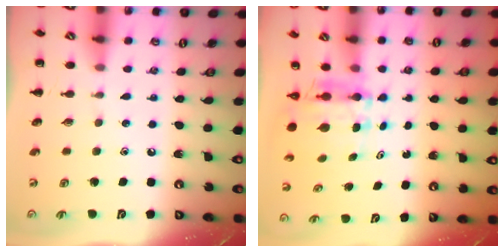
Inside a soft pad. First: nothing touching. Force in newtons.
{"total": 4.9, "press": 4.8, "slide": 1.1}